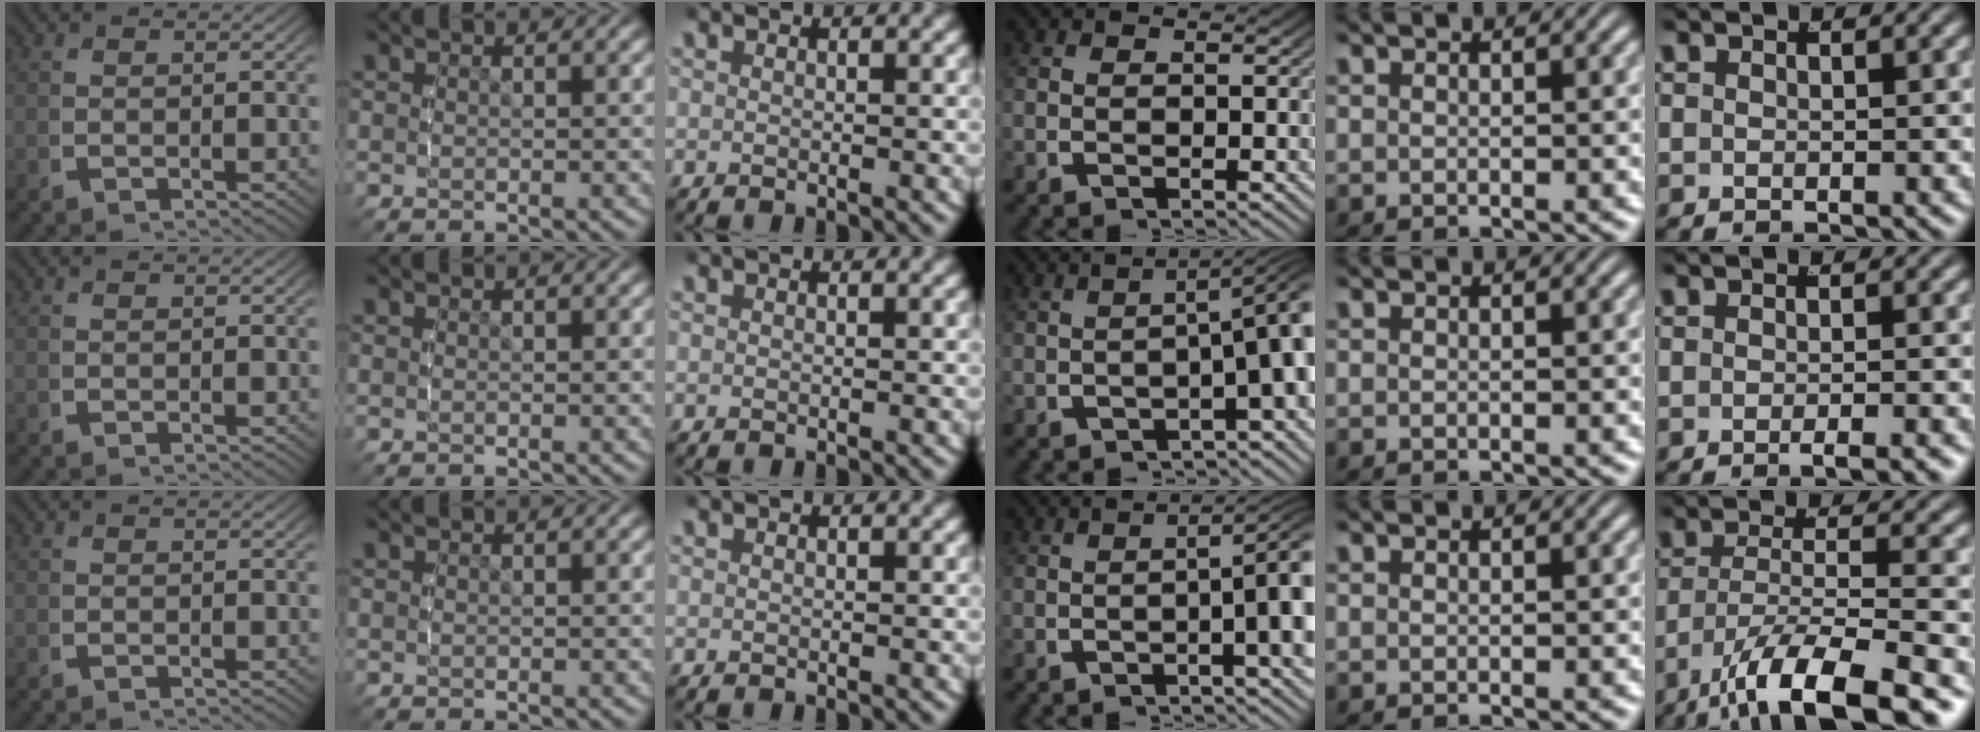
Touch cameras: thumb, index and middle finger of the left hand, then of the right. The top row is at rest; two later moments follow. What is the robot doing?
{"motion": "lift_and_place", "object": "bottle"}